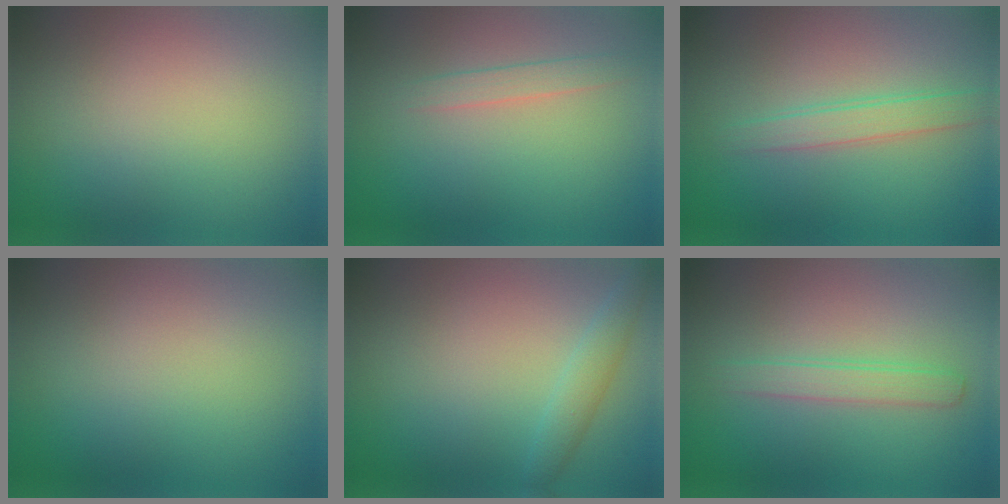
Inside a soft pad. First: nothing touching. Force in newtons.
{"total": 1.3, "press": 1.3, "slide": 0.1}
{"total": 2.4, "press": 2.4, "slide": 0.1}
{"total": 0.0}
{"total": 1.8, "press": 1.8, "slide": 0.2}
{"total": 2.1, "press": 2.1, "slide": 0.1}